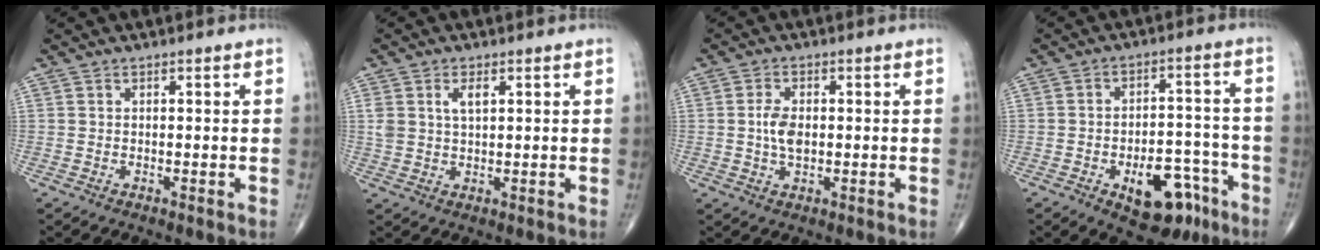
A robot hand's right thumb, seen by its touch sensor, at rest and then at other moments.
{"total": 3.7, "force": [1.5, 1.8, 2.9], "torque": [-0.055, 0.001, 0.031]}
{"total": 4.4, "force": [0.0, 2.4, 3.6], "torque": [-0.070, 0.000, -0.001]}
{"total": 13.2, "force": [-6.7, 7.0, 9.0], "torque": [-0.094, 0.049, -0.084]}